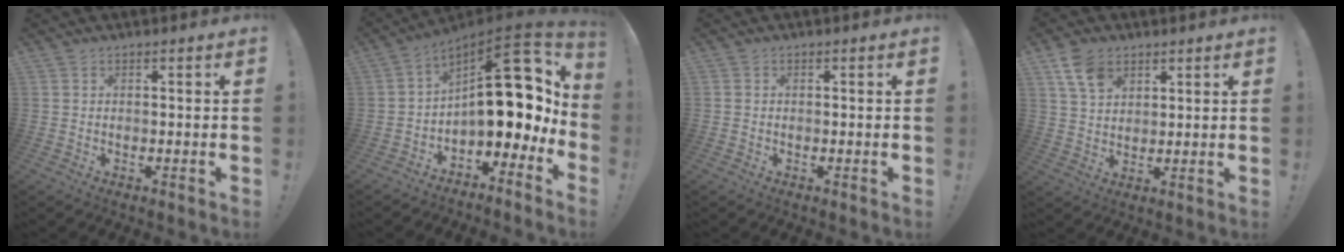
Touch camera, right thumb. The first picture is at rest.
{"total": 20.0, "force": [3.1, 10.8, 16.6], "torque": [-0.217, -0.023, 0.061]}
{"total": 0.6, "force": [-0.1, 0.6, 0.0], "torque": [-0.007, 0.006, -0.001]}
{"total": 8.8, "force": [4.8, 5.8, 4.5], "torque": [-0.084, -0.008, 0.096]}